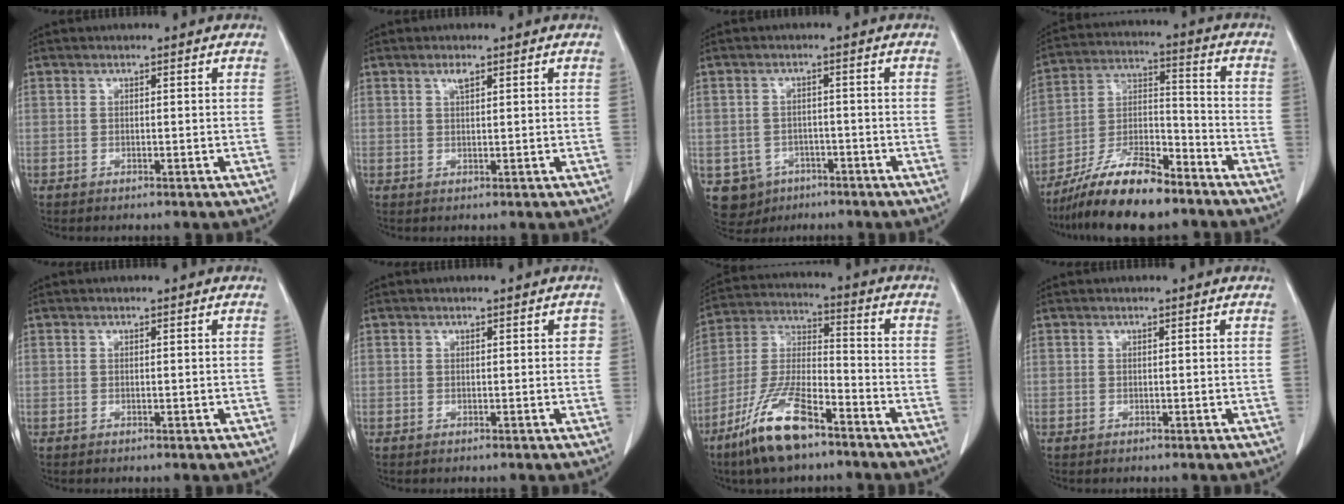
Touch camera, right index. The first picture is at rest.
{"total": 1.3, "force": [0.8, 0.3, 0.9], "torque": [-0.022, 0.000, 0.016]}
{"total": 5.8, "force": [-2.9, 5.0, 0.7], "torque": [-0.015, 0.008, -0.037]}
{"total": 14.4, "force": [-11.4, 3.0, 8.3], "torque": [-0.156, 0.001, -0.204]}
{"total": 0.5, "force": [-0.1, 0.2, 0.5], "torque": [-0.011, -0.001, 0.002]}
{"total": 1.1, "force": [0.3, 0.8, 0.7], "torque": [0.000, 0.013, 0.002]}
{"total": 13.7, "force": [-9.0, 3.4, 9.8], "torque": [-0.210, -0.019, -0.171]}
{"total": 0.0}